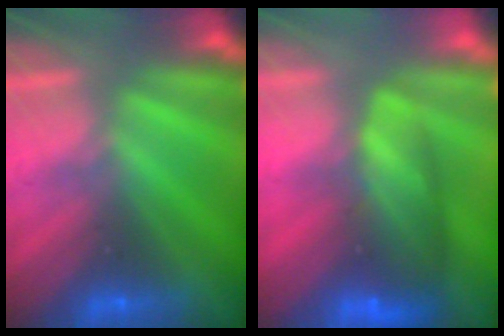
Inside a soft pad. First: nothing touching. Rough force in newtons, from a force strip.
{"total": 7.6}